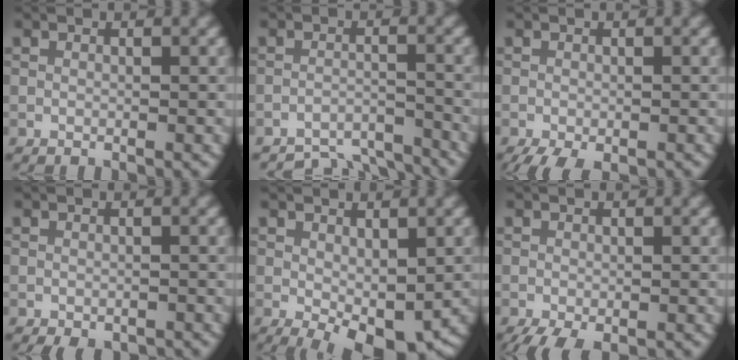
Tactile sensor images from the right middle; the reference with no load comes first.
{"total": 6.2, "force": [-6.0, 1.3, 1.1], "torque": [-0.016, -0.008, -0.086]}
{"total": 3.6, "force": [-2.7, 1.0, 2.2], "torque": [-0.032, -0.007, -0.042]}
{"total": 2.3, "force": [-1.8, 0.7, 1.1], "torque": [-0.015, -0.004, -0.024]}
{"total": 5.0, "force": [-1.3, 2.0, 4.4], "torque": [-0.071, -0.007, -0.015]}
{"total": 3.6, "force": [-2.6, 1.0, 2.2], "torque": [-0.035, -0.010, -0.041]}